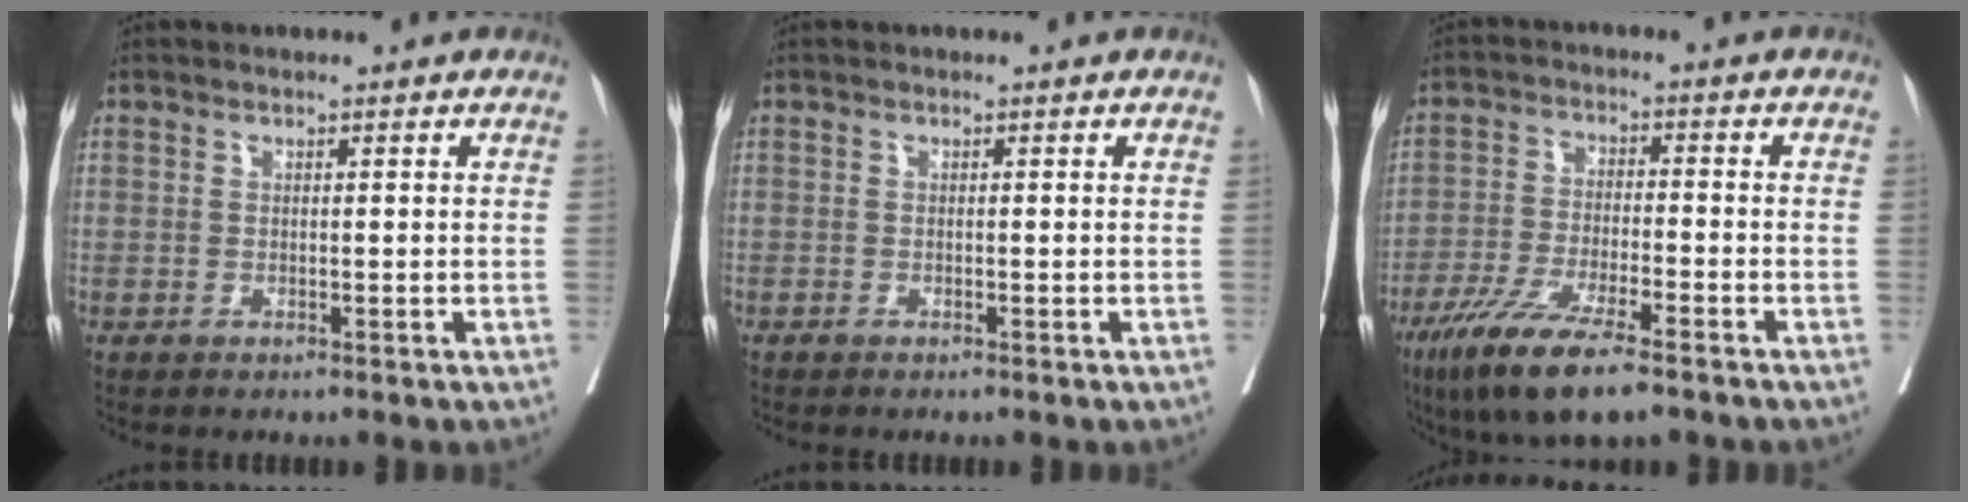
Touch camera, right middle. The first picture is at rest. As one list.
[{"total": 0.0}, {"total": 11.4, "force": [-7.6, 1.6, 8.4], "torque": [-0.154, -0.028, -0.130]}]